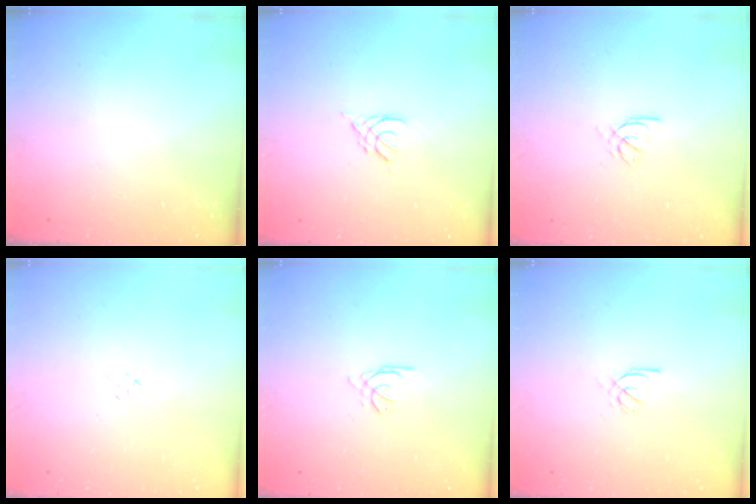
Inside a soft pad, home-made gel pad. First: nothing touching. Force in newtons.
{"total": 2.7, "press": 2.7, "slide": 0.5}
{"total": 3.6, "press": 3.6, "slide": 0.2}
{"total": 1.3, "press": 1.2, "slide": 0.5}
{"total": 1.4, "press": 1.3, "slide": 0.3}
{"total": 2.1, "press": 2.1, "slide": 0.2}